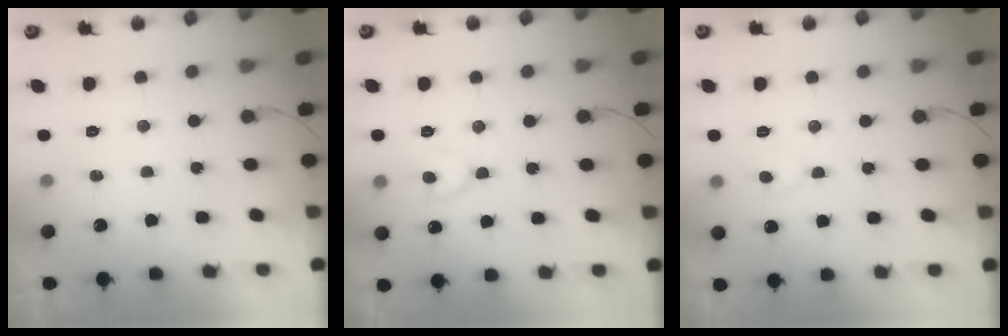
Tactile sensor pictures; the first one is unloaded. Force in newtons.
{"total": 7.9, "press": 7.9, "slide": 0.6}
{"total": 4.7, "press": 4.6, "slide": 0.5}